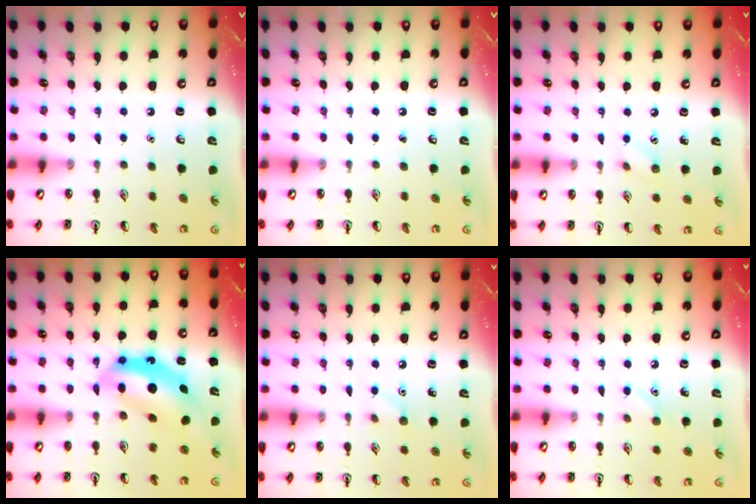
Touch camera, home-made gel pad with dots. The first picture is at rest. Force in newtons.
{"total": 0.0}
{"total": 5.0, "press": 4.8, "slide": 1.4}
{"total": 11.5, "press": 10.9, "slide": 3.5}
{"total": 5.1, "press": 4.9, "slide": 1.6}
{"total": 5.9, "press": 5.7, "slide": 1.8}